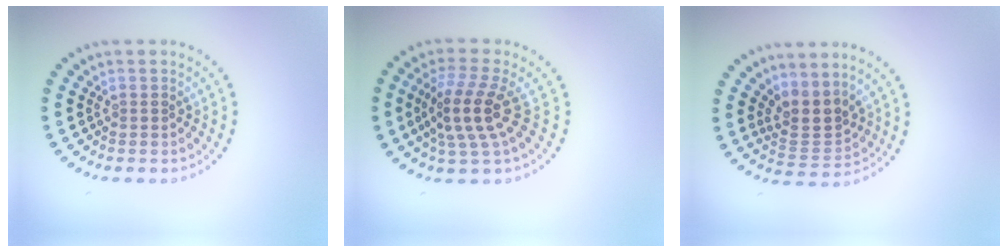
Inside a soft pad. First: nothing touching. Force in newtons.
{"total": 4.2, "press": 3.5, "slide": 2.3}
{"total": 2.9, "press": 2.3, "slide": 1.9}